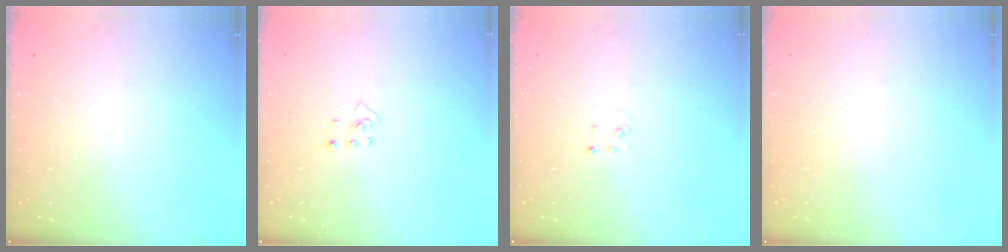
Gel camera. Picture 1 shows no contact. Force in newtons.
{"total": 2.5, "press": 2.4, "slide": 0.8}
{"total": 1.9, "press": 1.9, "slide": 0.2}
{"total": 0.0}